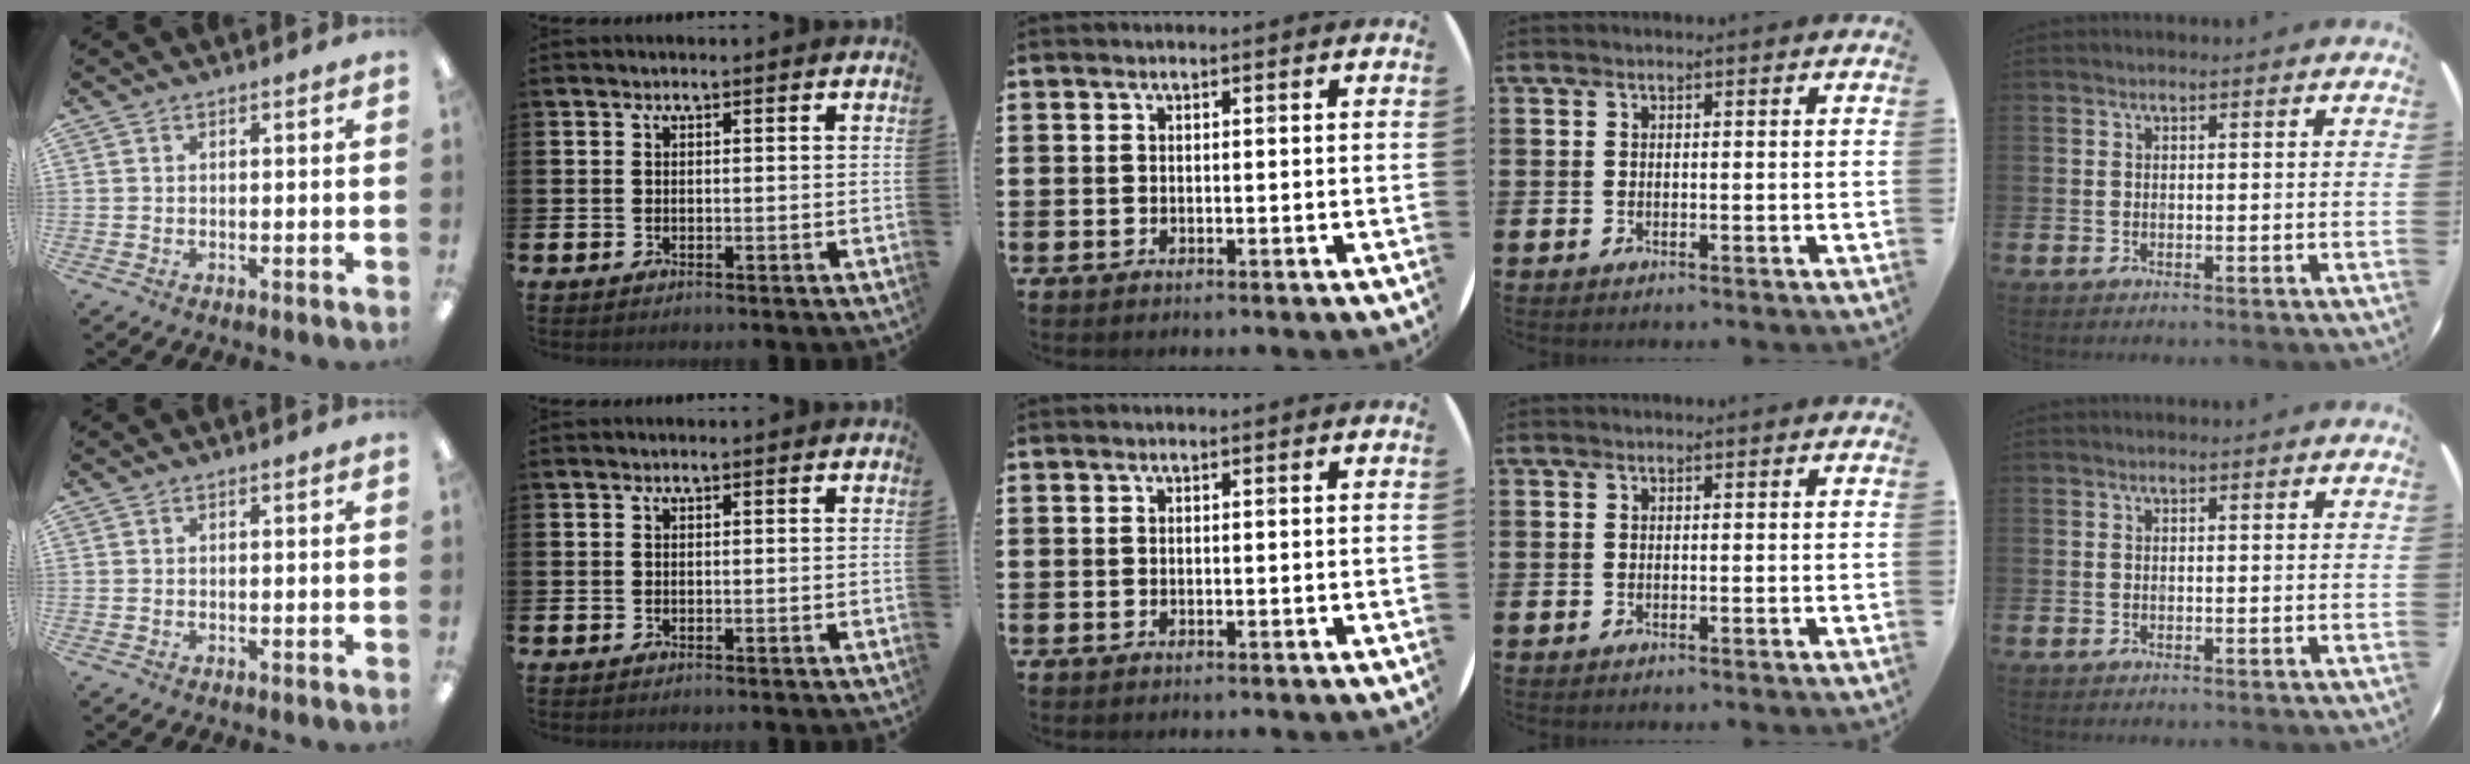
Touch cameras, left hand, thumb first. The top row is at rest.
{}